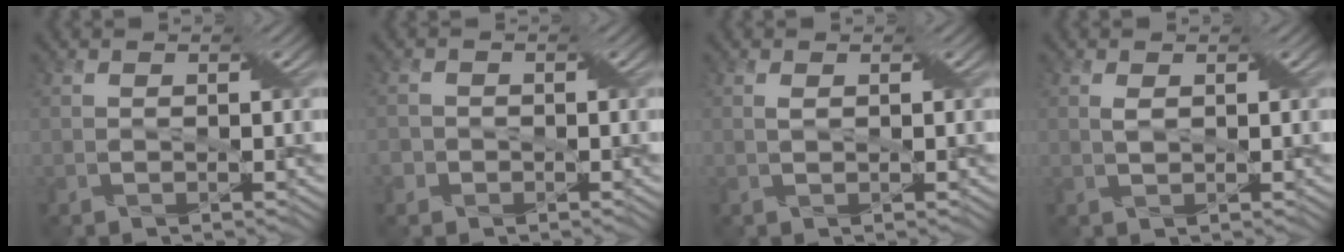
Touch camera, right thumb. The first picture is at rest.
{"total": 1.9, "force": [-0.7, 1.7, 0.2], "torque": [-0.005, 0.001, -0.013]}
{"total": 0.7, "force": [0.3, 0.3, 0.6], "torque": [-0.016, 0.003, 0.007]}
{"total": 1.1, "force": [0.4, 0.5, 0.9], "torque": [-0.024, 0.002, 0.009]}